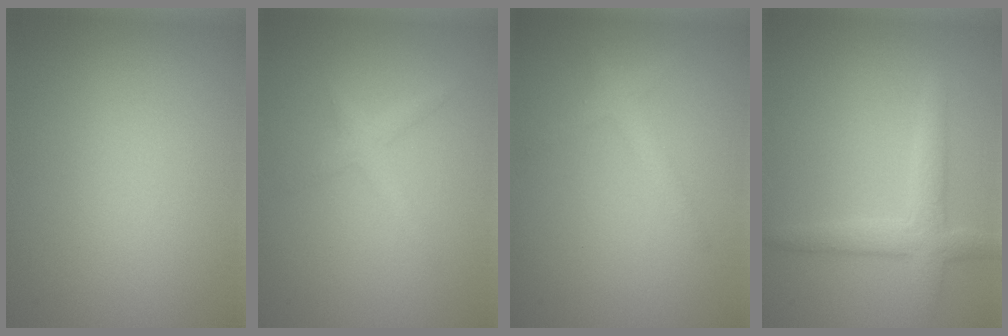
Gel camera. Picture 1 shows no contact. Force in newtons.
{"total": 1.4, "press": 1.4, "slide": 0.1}
{"total": 1.8, "press": 1.8, "slide": 0.1}
{"total": 3.1, "press": 3.1, "slide": 0.2}